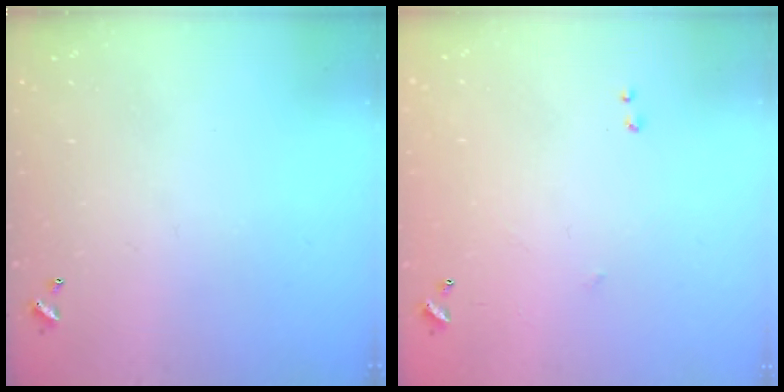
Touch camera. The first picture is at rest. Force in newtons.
{"total": 6.4, "press": 6.3, "slide": 0.8}